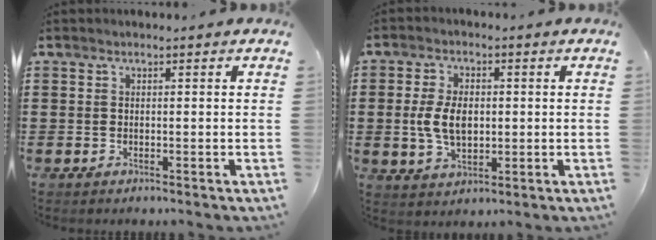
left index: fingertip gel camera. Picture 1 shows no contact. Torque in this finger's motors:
{"motor_torque": [1.43, 0.15, 0.75, 0.10]}